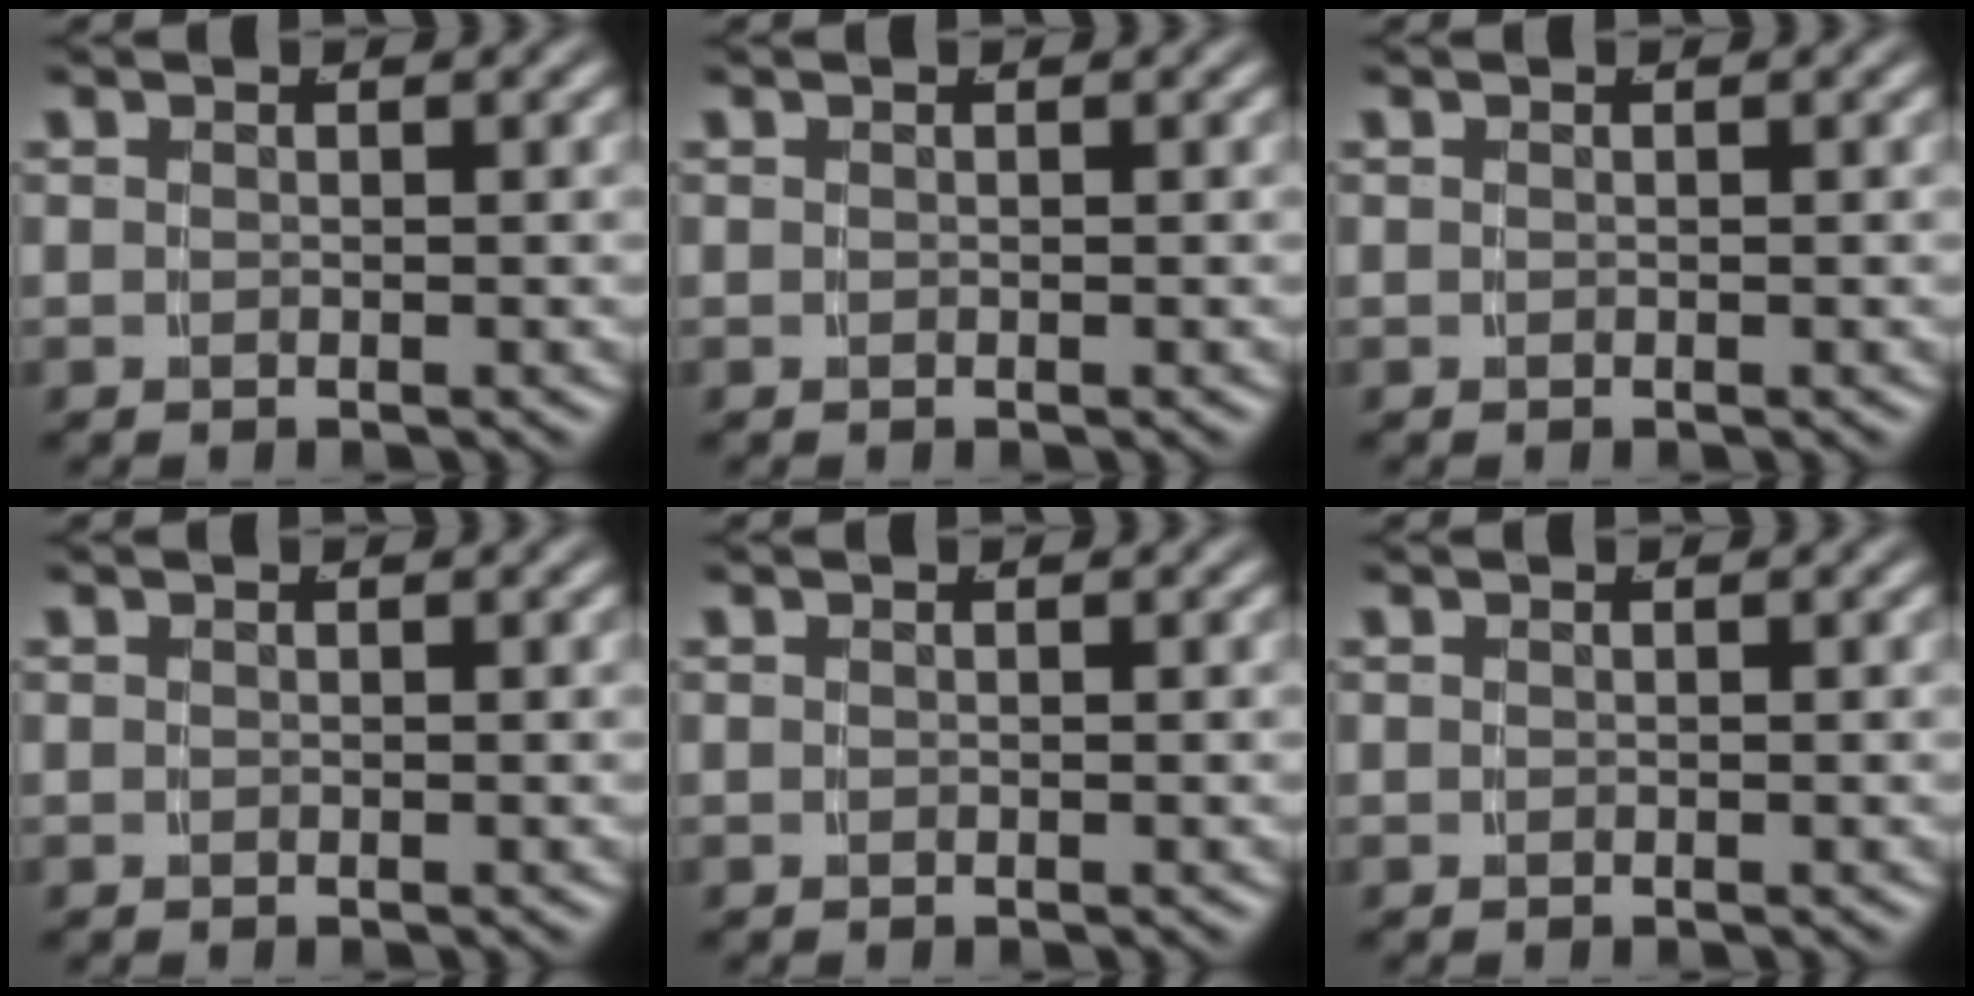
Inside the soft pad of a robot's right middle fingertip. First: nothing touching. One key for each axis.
{"total": 0.0}
{"total": 0.0}
{"total": 0.0}
{"total": 0.0}
{"total": 0.0}